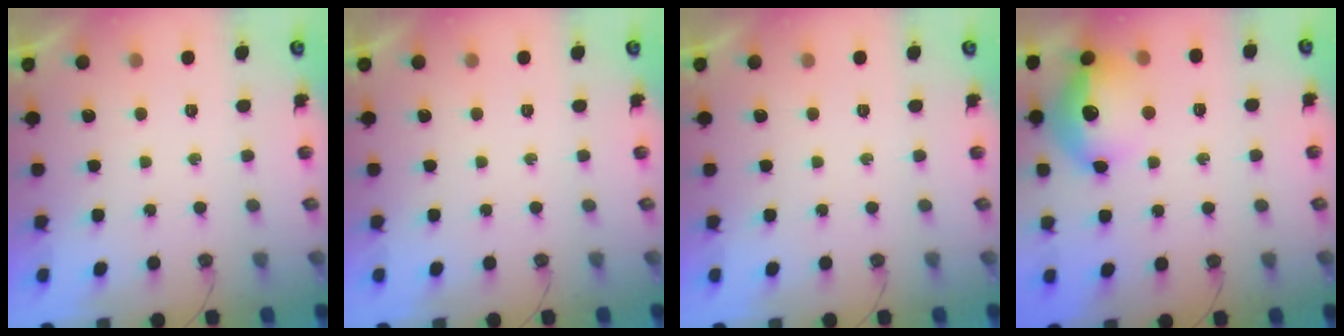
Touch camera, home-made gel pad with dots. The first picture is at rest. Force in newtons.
{"total": 0.0}
{"total": 0.0}
{"total": 16.0, "press": 16.0, "slide": 1.3}